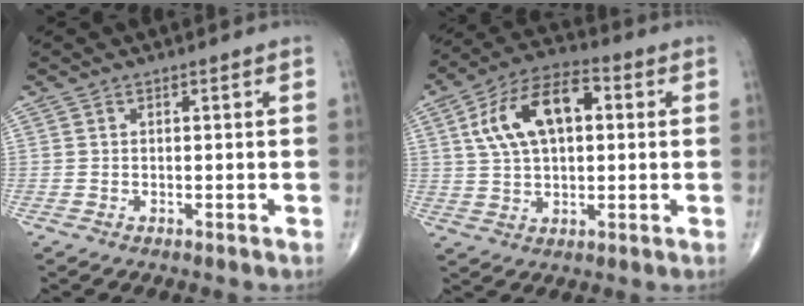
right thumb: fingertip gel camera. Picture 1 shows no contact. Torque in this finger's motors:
{"motor_torque": [-0.73, 1.03, 1.21, 0.54, 0.38]}